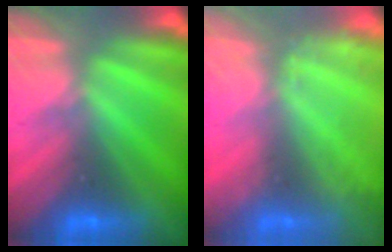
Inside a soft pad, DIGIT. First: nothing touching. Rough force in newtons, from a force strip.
{"total": 2.2}